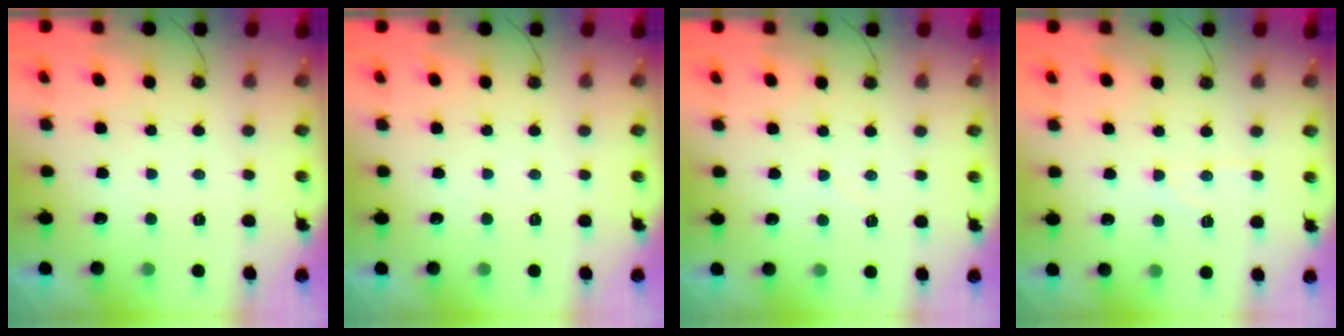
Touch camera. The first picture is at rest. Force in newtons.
{"total": 0.0}
{"total": 3.0, "press": 3.0, "slide": 0.4}
{"total": 6.6, "press": 6.5, "slide": 0.6}